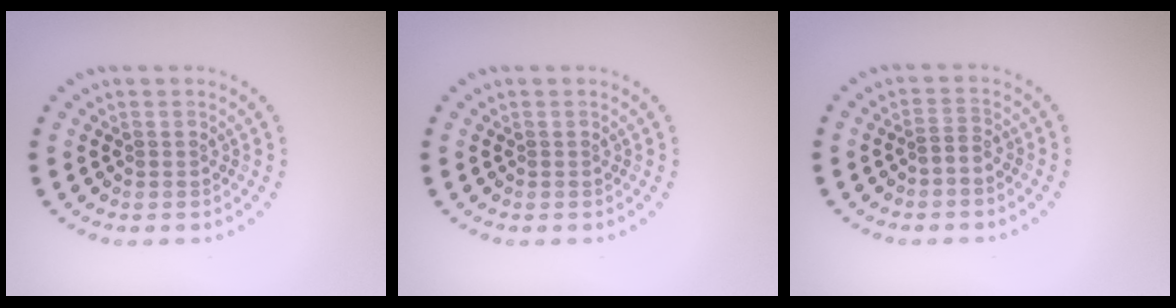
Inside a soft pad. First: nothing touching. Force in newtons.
{"total": 0.0}
{"total": 1.3, "press": 1.0, "slide": 0.9}